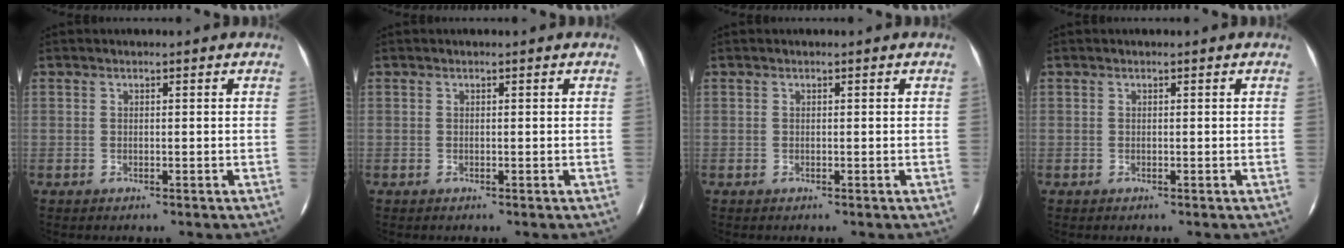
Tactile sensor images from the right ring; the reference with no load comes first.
{"total": 0.0}
{"total": 0.0}
{"total": 0.0}